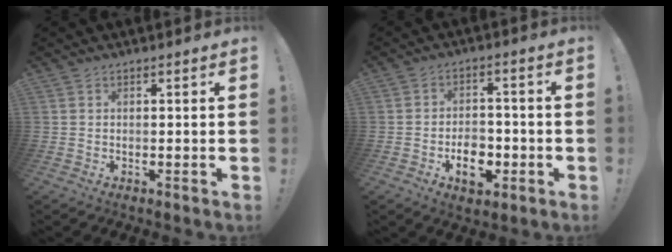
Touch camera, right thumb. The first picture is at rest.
{"total": 9.3, "force": [-3.6, 6.3, 5.9], "torque": [-0.076, 0.015, -0.060]}